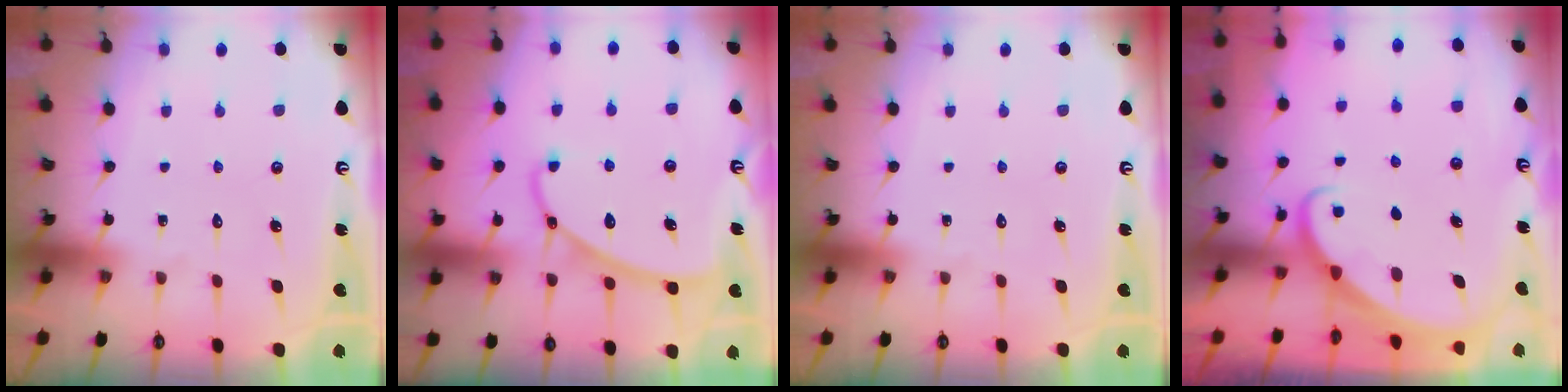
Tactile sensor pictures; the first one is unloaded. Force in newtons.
{"total": 8.7, "press": 8.7, "slide": 0.4}
{"total": 0.0}
{"total": 2.0, "press": 2.0, "slide": 0.2}